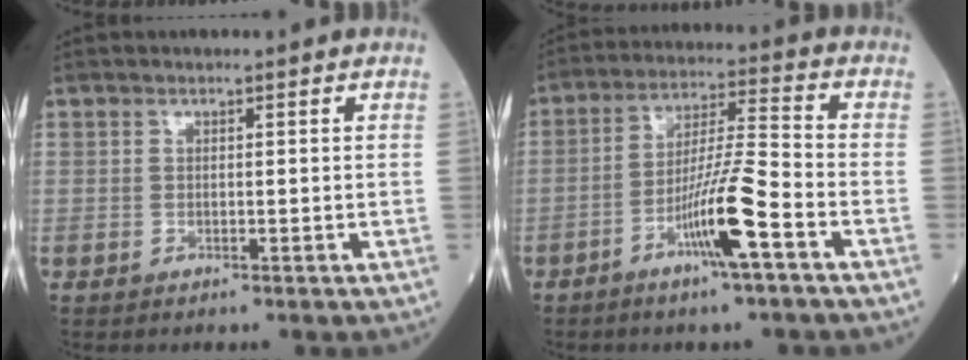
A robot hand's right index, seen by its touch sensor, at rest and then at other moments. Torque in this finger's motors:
{"motor_torque": [1.24, -0.69, 0.67, 0.17]}